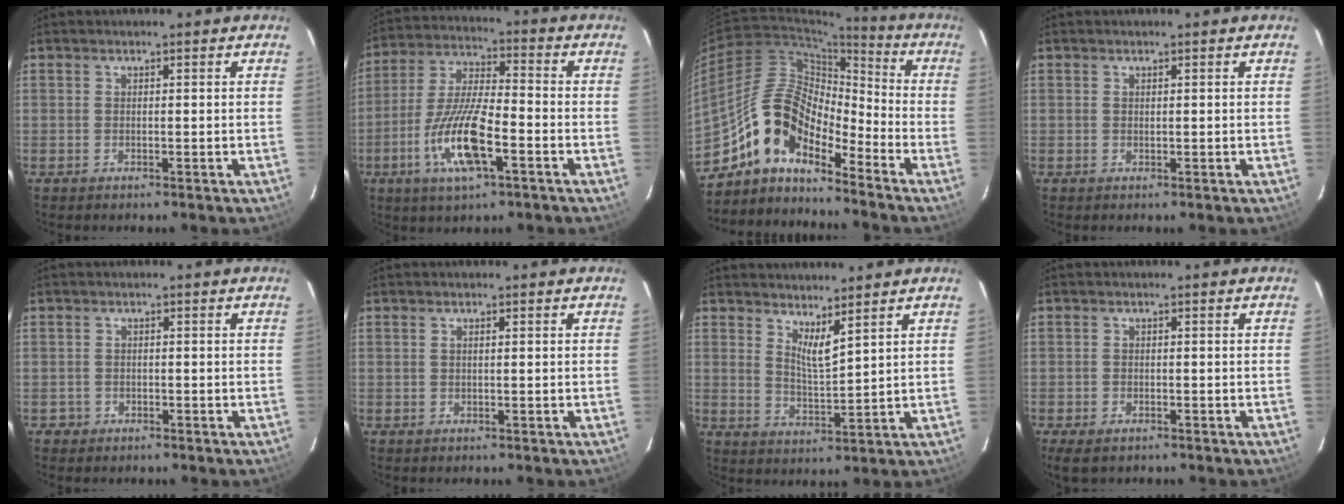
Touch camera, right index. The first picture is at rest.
{"total": 13.7, "force": [-5.6, 3.9, 11.9], "torque": [-0.253, -0.008, -0.109]}
{"total": 12.4, "force": [-9.7, 4.5, 6.1], "torque": [-0.107, 0.022, -0.197]}
{"total": 0.0}
{"total": 1.7, "force": [-0.8, 1.5, 0.0], "torque": [-0.004, 0.007, -0.010]}
{"total": 0.5, "force": [0.2, 0.1, 0.5], "torque": [-0.010, 0.003, 0.002]}
{"total": 4.5, "force": [3.6, 0.5, 2.6], "torque": [-0.046, -0.015, 0.060]}
{"total": 3.9, "force": [-2.7, 1.9, 2.1], "torque": [-0.051, -0.015, -0.047]}